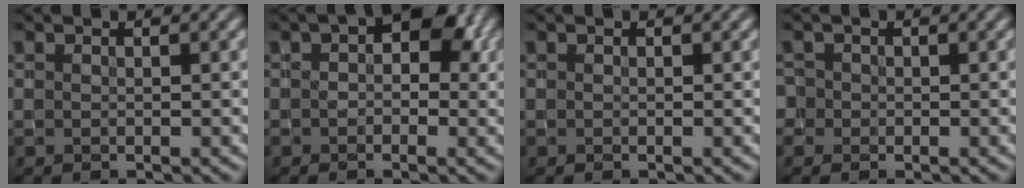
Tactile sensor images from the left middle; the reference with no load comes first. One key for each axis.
{"total": 4.7, "fx": 0.9, "fy": 3.1, "fz": 3.4, "tx": -0.034, "ty": 0.006, "tz": 0.003}
{"total": 0.0}
{"total": 1.2, "fx": -0.2, "fy": 1.2, "fz": -0.1, "tx": 0.010, "ty": 0.005, "tz": -0.011}